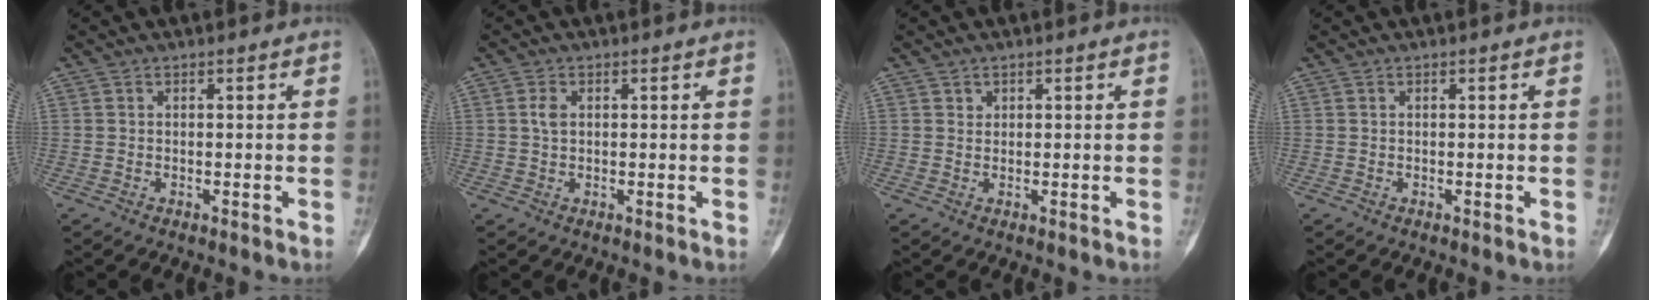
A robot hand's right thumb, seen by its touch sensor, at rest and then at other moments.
{"total": 2.2, "force": [0.5, 1.5, 1.6], "torque": [-0.026, 0.003, 0.009]}
{"total": 1.1, "force": [0.6, 0.9, 0.1], "torque": [0.019, -0.002, 0.006]}
{"total": 0.0}